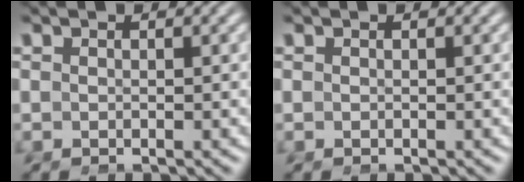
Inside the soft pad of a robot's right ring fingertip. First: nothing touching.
{"total": 0.0}